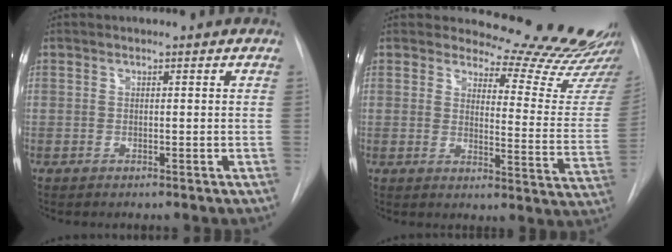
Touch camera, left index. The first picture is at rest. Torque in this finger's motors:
{"motor_torque": [0.90, -1.02, 0.12, -0.04]}